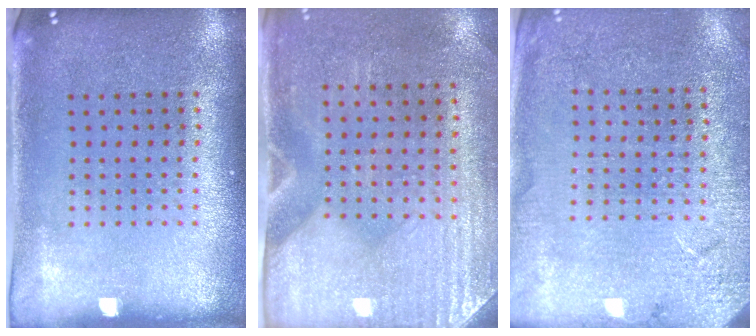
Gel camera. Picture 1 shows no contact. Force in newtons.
{"total": 3.0, "press": 2.6, "slide": 1.5}
{"total": 2.7, "press": 2.7, "slide": 0.2}